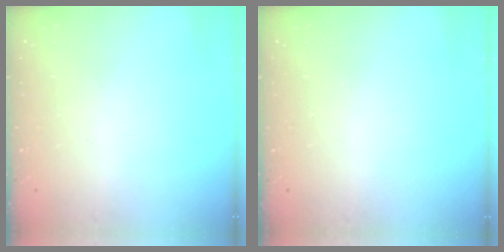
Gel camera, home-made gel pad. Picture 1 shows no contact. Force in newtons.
{"total": 0.0}